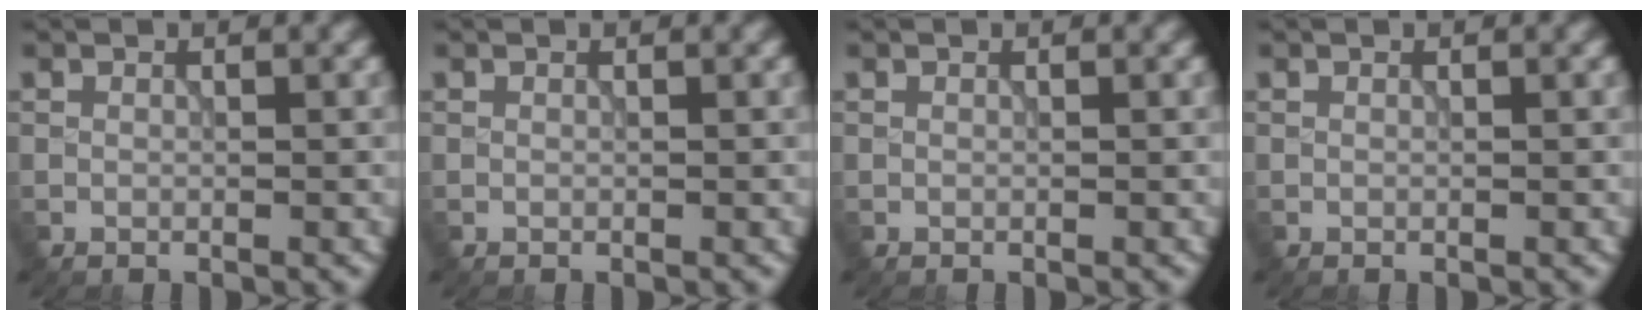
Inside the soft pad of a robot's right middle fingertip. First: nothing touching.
{"total": 0.0}
{"total": 0.0}
{"total": 0.0}